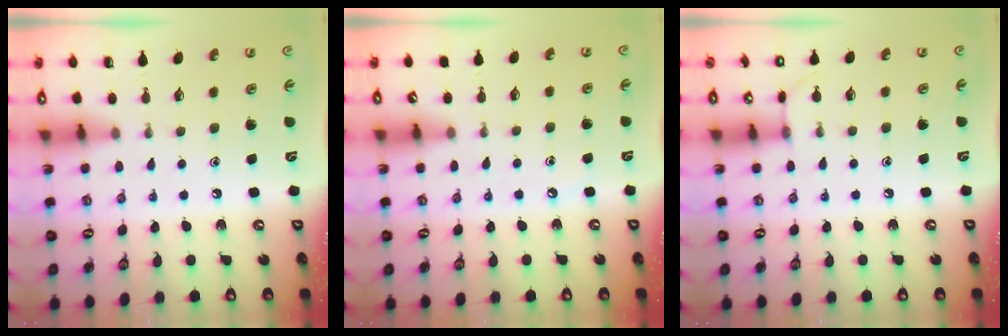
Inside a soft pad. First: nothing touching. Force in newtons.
{"total": 3.0, "press": 3.0, "slide": 0.4}
{"total": 4.3, "press": 4.3, "slide": 0.2}